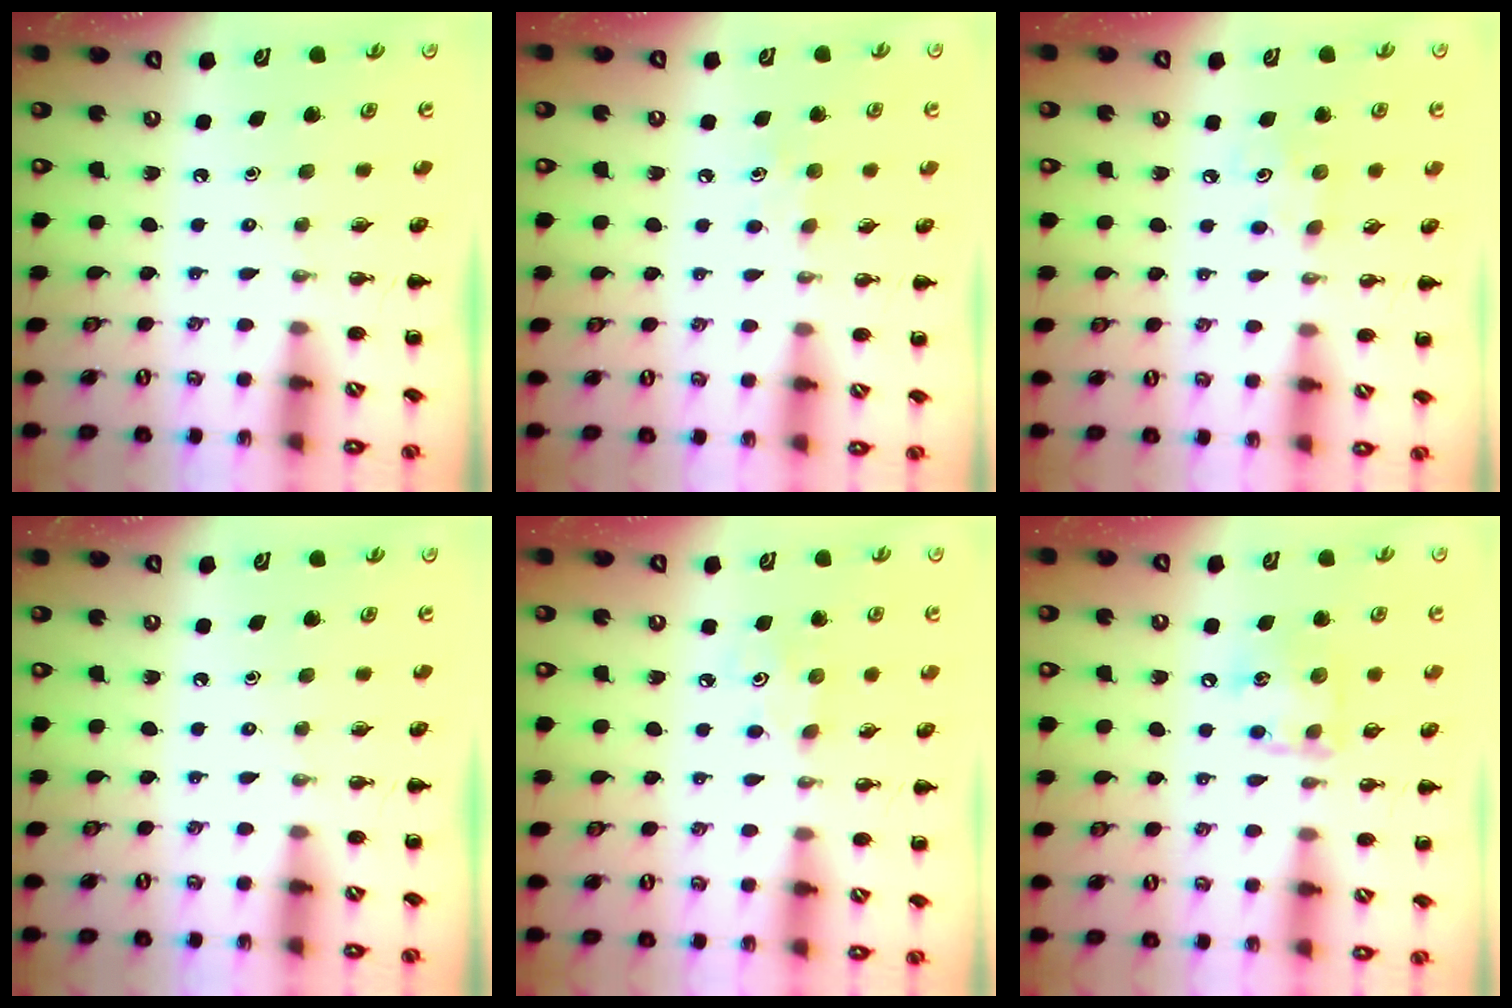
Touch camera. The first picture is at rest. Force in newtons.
{"total": 6.3, "press": 6.1, "slide": 1.4}
{"total": 4.2, "press": 4.1, "slide": 0.9}
{"total": 0.0}
{"total": 2.9, "press": 2.8, "slide": 0.8}
{"total": 10.1, "press": 10.1, "slide": 0.8}